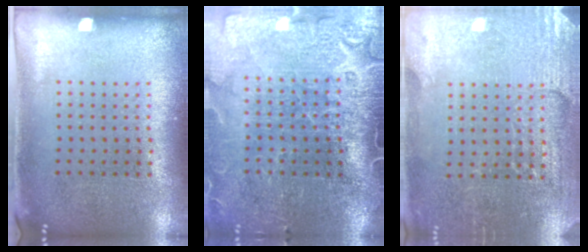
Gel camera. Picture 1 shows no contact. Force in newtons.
{"total": 4.0, "press": 3.5, "slide": 2.0}
{"total": 2.9, "press": 2.9, "slide": 0.2}